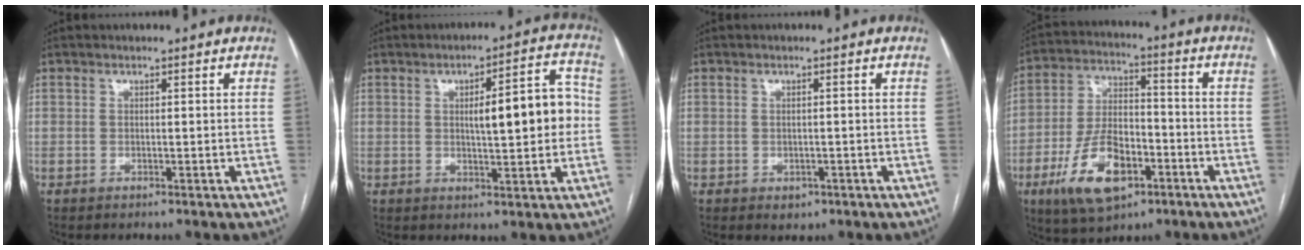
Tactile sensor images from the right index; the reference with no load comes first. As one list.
[{"total": 10.3, "force": [0.6, 2.4, 10.0], "torque": [-0.134, 0.024, 0.010]}, {"total": 1.7, "force": [-0.7, 1.4, 0.7], "torque": [-0.008, 0.001, -0.003]}, {"total": 13.8, "force": [-6.3, 6.6, 10.3], "torque": [-0.208, 0.006, -0.107]}]